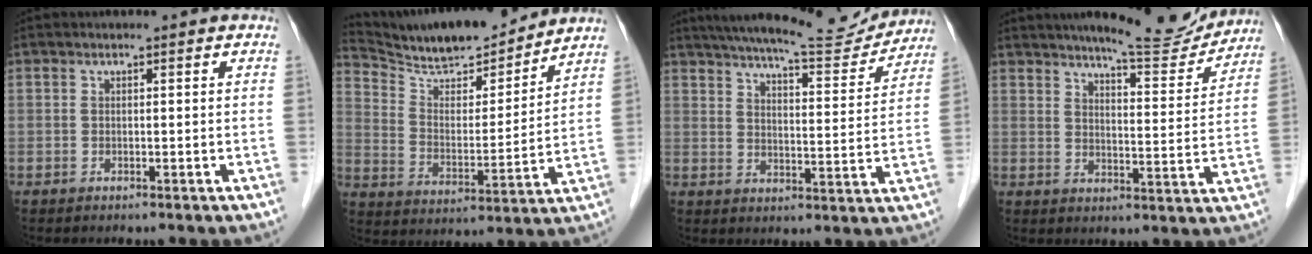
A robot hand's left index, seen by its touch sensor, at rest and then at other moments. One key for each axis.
{"total": 15.9, "fx": 14.9, "fy": 1.9, "fz": 5.3, "tx": -0.099, "ty": -0.004, "tz": 0.252}
{"total": 16.7, "fx": 15.4, "fy": 1.9, "fz": 6.1, "tx": -0.097, "ty": -0.005, "tz": 0.211}
{"total": 12.6, "fx": 11.6, "fy": 1.3, "fz": 4.6, "tx": -0.060, "ty": -0.015, "tz": 0.151}